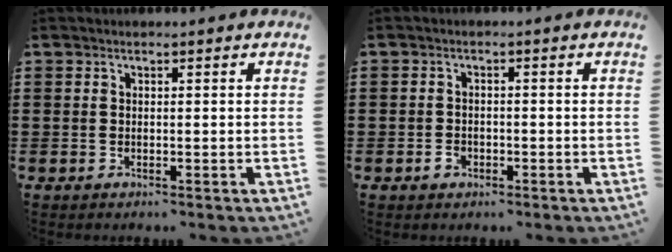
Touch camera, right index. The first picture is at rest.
{"total": 1.6, "force": [-0.9, 1.2, 0.7], "torque": [-0.017, -0.001, -0.019]}